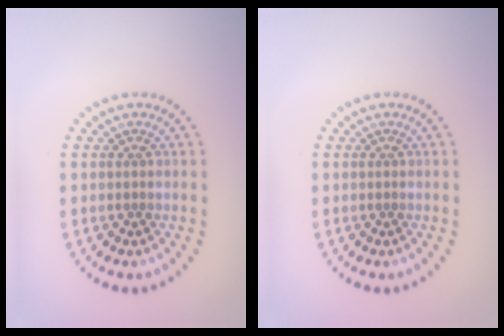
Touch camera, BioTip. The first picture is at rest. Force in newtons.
{"total": 0.0}